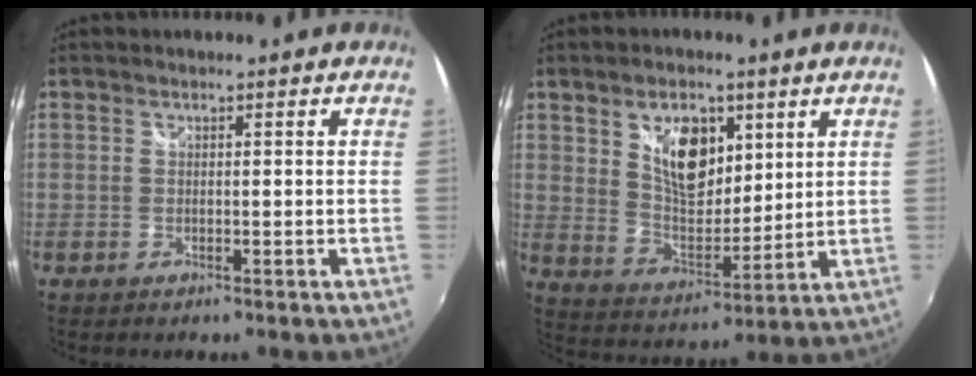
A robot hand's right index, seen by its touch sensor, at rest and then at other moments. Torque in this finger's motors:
{"motor_torque": [0.39, 0.23, 0.31, 0.07]}